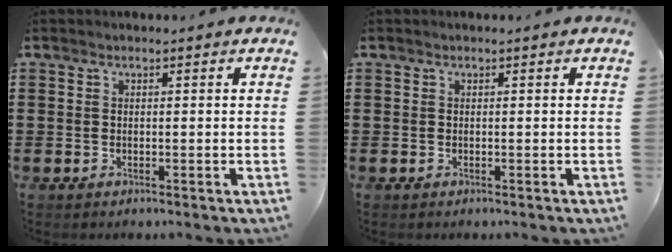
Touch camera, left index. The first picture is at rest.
{"total": 0.0}